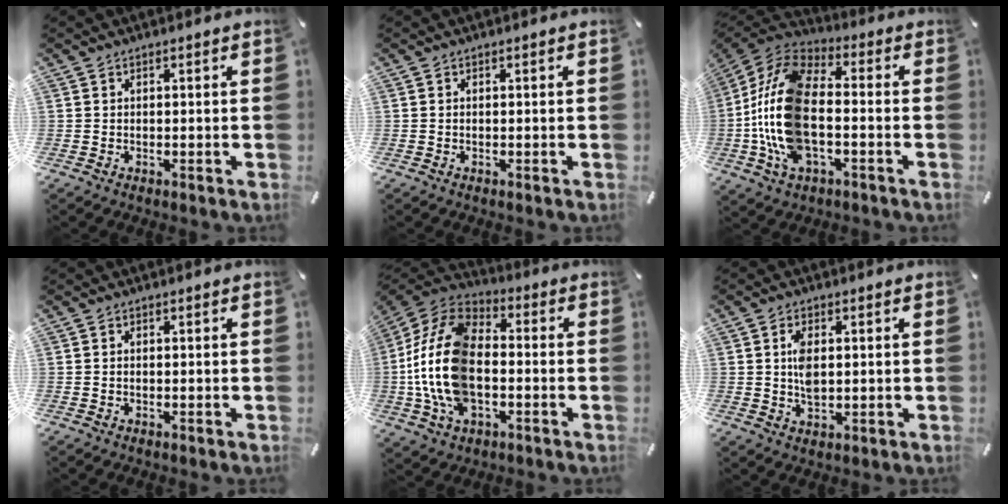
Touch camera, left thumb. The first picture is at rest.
{"total": 0.0}
{"total": 18.0, "force": [-3.8, 9.6, 14.7], "torque": [-0.323, 0.003, -0.070]}
{"total": 0.5, "force": [-0.1, 0.2, 0.4], "torque": [-0.010, 0.000, -0.002]}
{"total": 19.1, "force": [-3.1, 12.0, 14.5], "torque": [-0.324, 0.011, -0.058]}
{"total": 5.1, "force": [0.7, 2.8, 4.2], "torque": [-0.095, -0.002, 0.006]}